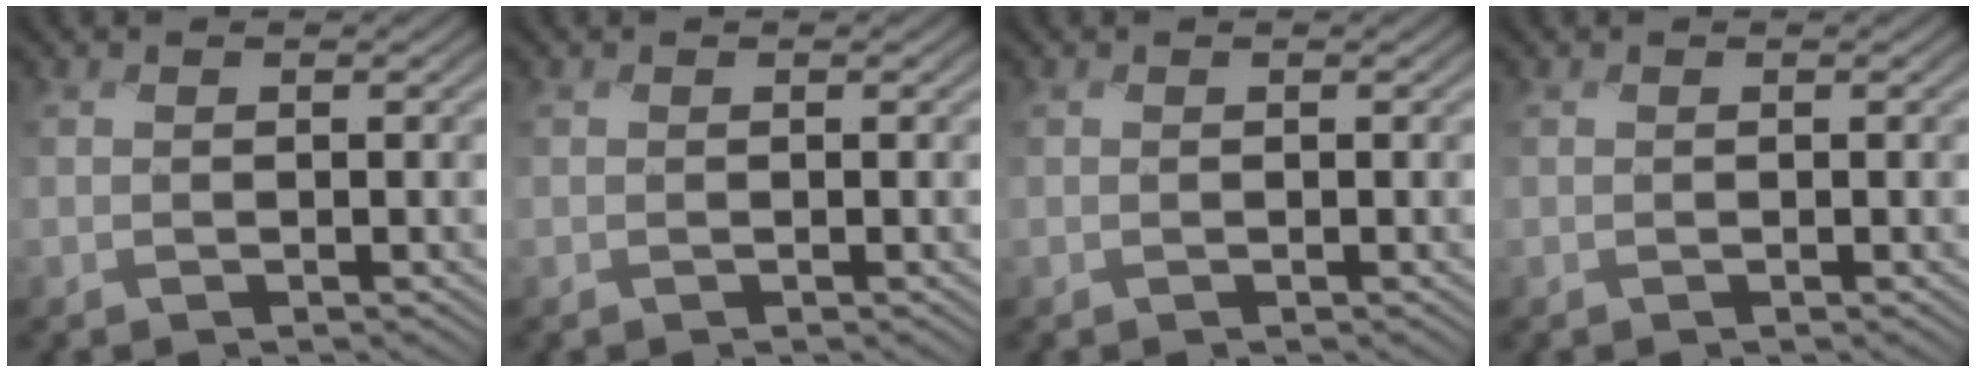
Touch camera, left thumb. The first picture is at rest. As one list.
[{"total": 0.0}, {"total": 0.0}, {"total": 0.0}]